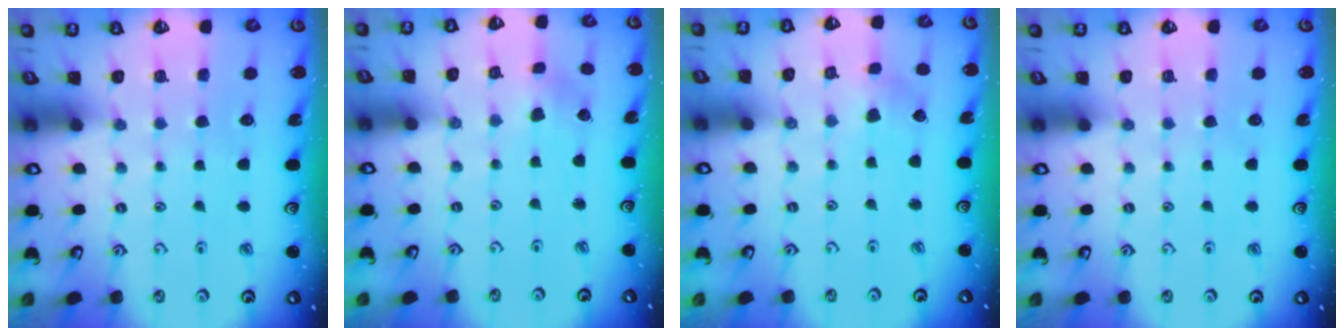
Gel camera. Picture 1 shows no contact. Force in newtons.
{"total": 2.0, "press": 2.0, "slide": 0.3}
{"total": 2.8, "press": 2.7, "slide": 0.4}
{"total": 0.0}